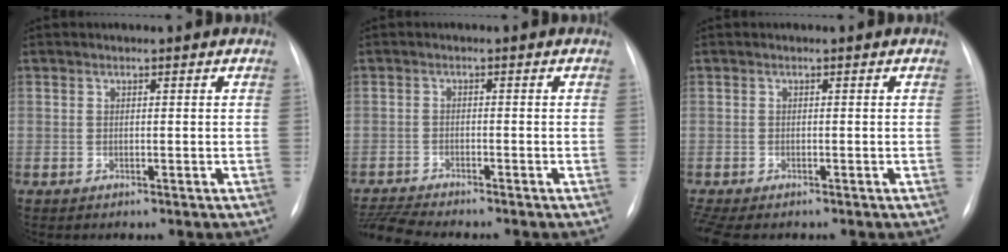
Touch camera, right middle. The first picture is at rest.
{"total": 6.6, "force": [-6.2, -0.5, 2.1], "torque": [-0.043, -0.017, -0.105]}
{"total": 4.8, "force": [-3.7, 1.8, 2.5], "torque": [-0.047, -0.004, -0.057]}